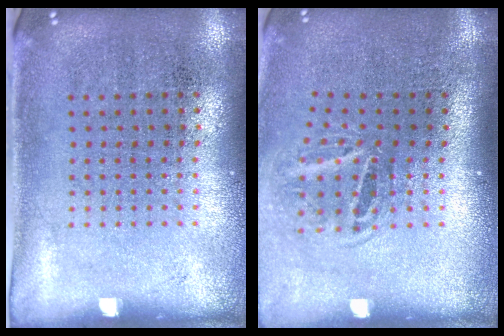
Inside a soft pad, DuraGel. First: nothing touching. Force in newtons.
{"total": 1.8, "press": 1.2, "slide": 1.3}